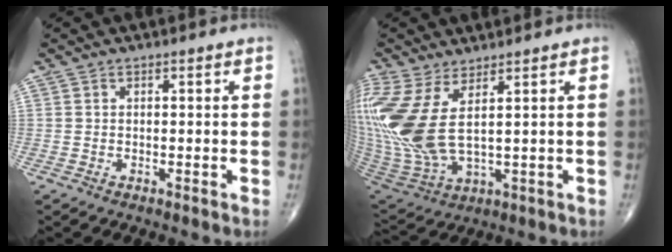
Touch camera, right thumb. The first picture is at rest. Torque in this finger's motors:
{"motor_torque": [2.00, 3.01, 1.72, 0.21, 0.29]}